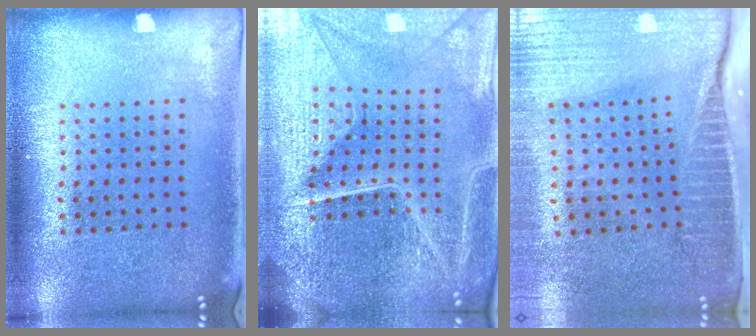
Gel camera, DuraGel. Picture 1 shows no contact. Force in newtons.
{"total": 6.2, "press": 5.6, "slide": 2.7}
{"total": 4.1, "press": 3.6, "slide": 1.9}